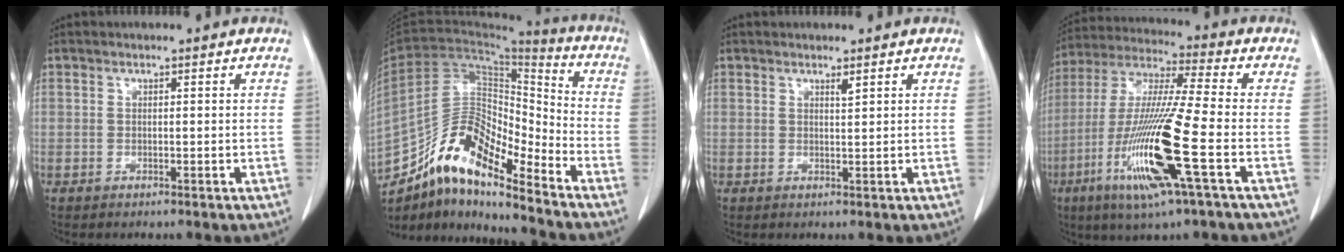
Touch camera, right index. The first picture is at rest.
{"total": 14.5, "force": [-11.3, 3.7, 8.2], "torque": [-0.148, 0.042, -0.202]}
{"total": 0.9, "force": [0.6, 0.0, 0.6], "torque": [-0.011, -0.006, 0.011]}
{"total": 17.3, "force": [-5.8, -0.1, 16.3], "torque": [-0.341, -0.022, -0.114]}